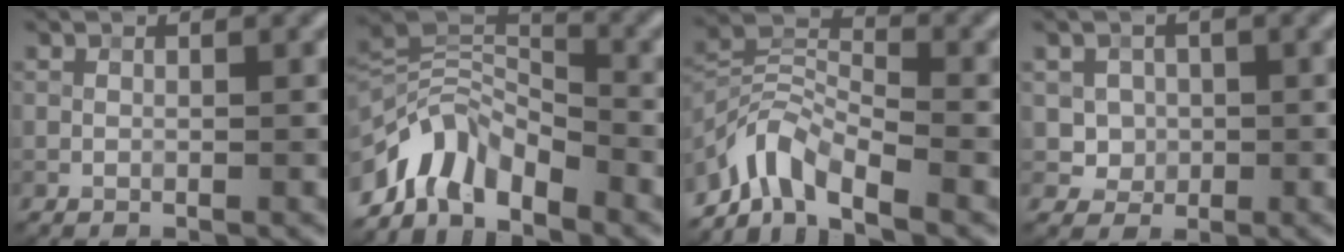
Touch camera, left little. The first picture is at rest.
{"total": 5.9, "force": [-4.0, 2.7, 3.3], "torque": [-0.048, 0.001, -0.088]}
{"total": 6.1, "force": [-4.7, 2.0, 3.3], "torque": [-0.053, 0.002, -0.104]}
{"total": 2.8, "force": [0.6, 2.6, 0.9], "torque": [-0.007, -0.004, 0.019]}